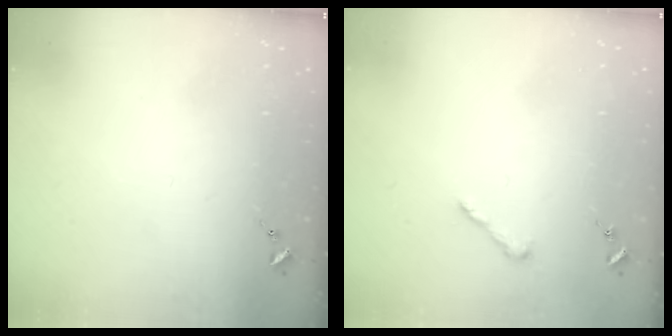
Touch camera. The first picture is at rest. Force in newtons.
{"total": 3.6, "press": 3.6, "slide": 0.4}